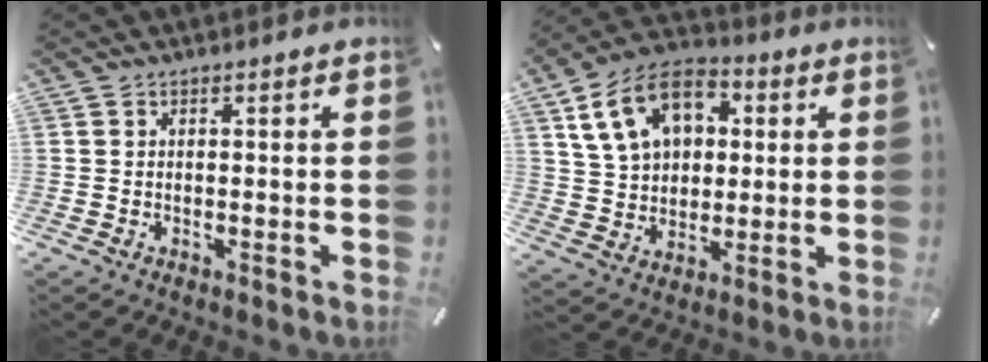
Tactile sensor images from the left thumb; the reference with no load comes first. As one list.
[{"total": 14.1, "force": [5.0, 10.6, 7.7], "torque": [-0.152, 0.008, 0.098]}]